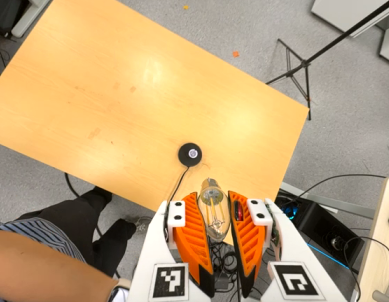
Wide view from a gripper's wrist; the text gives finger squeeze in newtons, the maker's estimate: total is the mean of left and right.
{"total": 20.3, "left": 25.4, "right": 15.2}